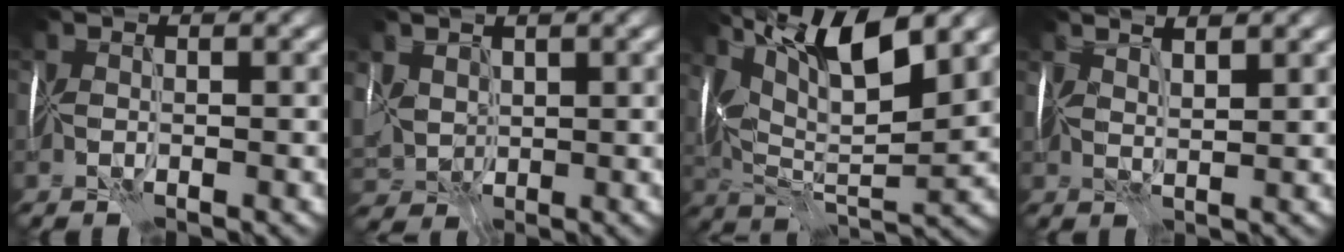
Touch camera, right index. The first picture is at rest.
{"total": 3.4, "force": [1.7, 2.4, 1.5], "torque": [-0.049, 0.008, 0.037]}
{"total": 10.4, "force": [5.8, 3.4, 7.9], "torque": [-0.146, 0.013, 0.104]}
{"total": 3.0, "force": [2.5, 0.7, 1.5], "torque": [-0.008, 0.017, 0.024]}